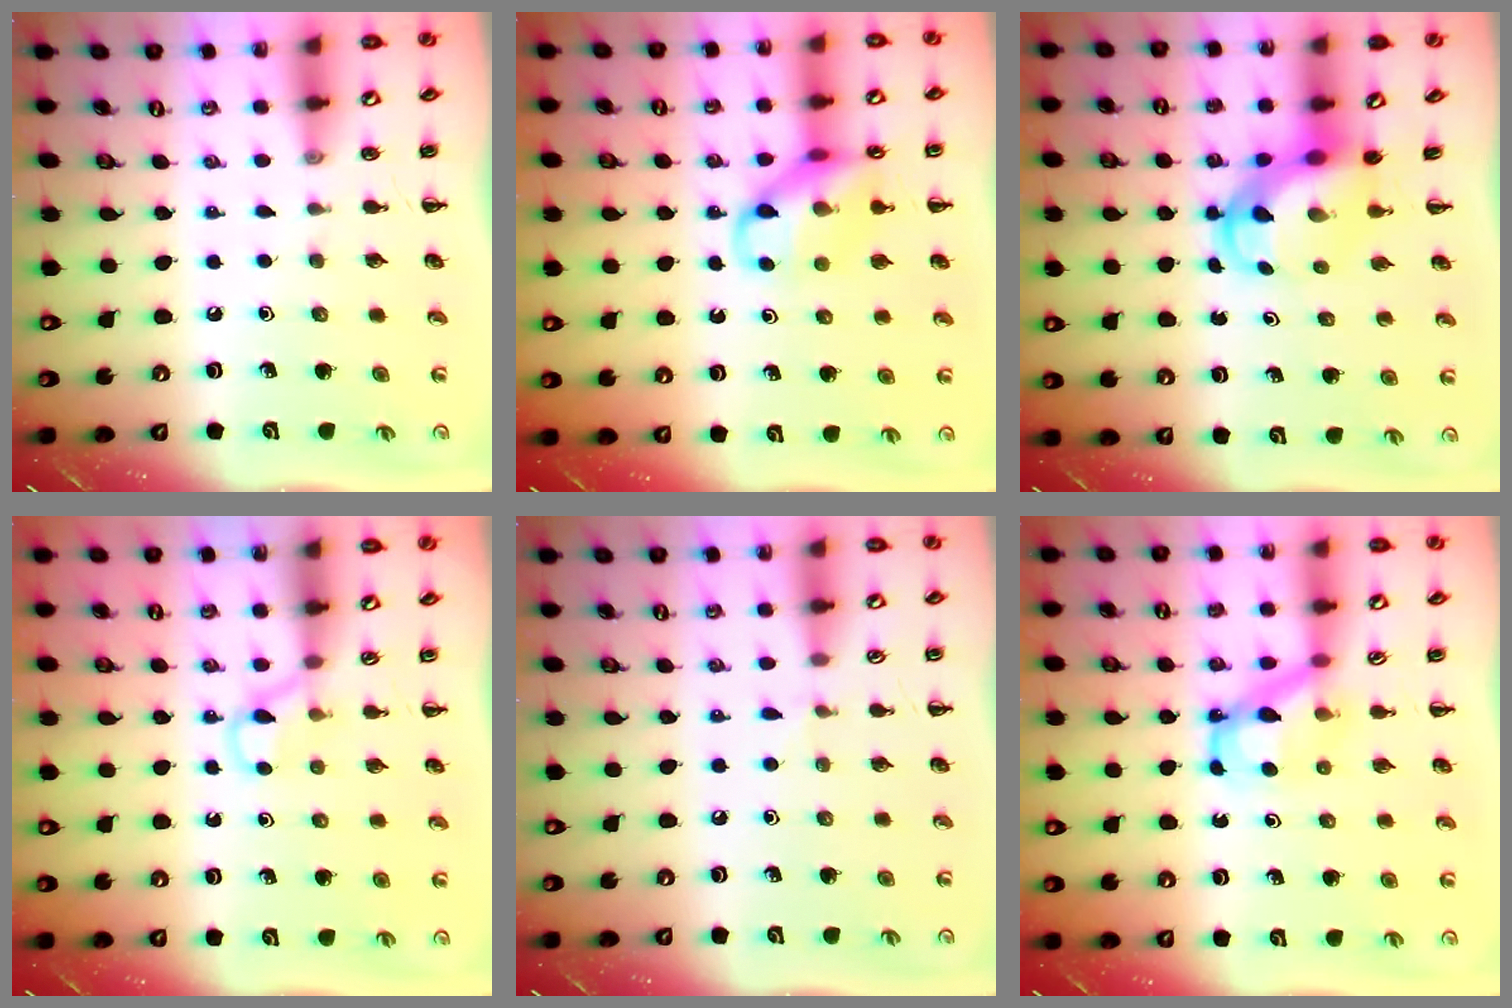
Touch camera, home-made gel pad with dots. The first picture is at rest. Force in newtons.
{"total": 12.9, "press": 12.8, "slide": 1.6}
{"total": 5.5, "press": 5.5, "slide": 0.5}
{"total": 4.7, "press": 4.5, "slide": 1.2}
{"total": 2.8, "press": 2.5, "slide": 1.1}
{"total": 5.5, "press": 5.4, "slide": 0.6}